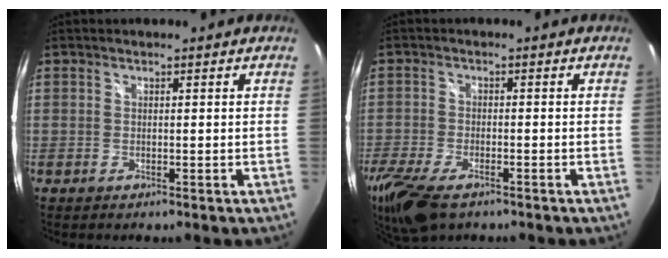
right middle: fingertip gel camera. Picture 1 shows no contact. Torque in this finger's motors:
{"motor_torque": [1.10, -1.04, 0.27, 0.12]}